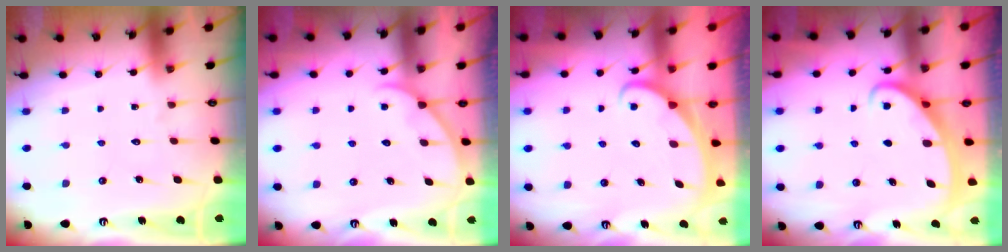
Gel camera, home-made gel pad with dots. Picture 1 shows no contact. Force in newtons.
{"total": 3.1, "press": 3.0, "slide": 0.3}
{"total": 2.1, "press": 2.1, "slide": 0.1}
{"total": 2.4, "press": 2.4, "slide": 0.4}